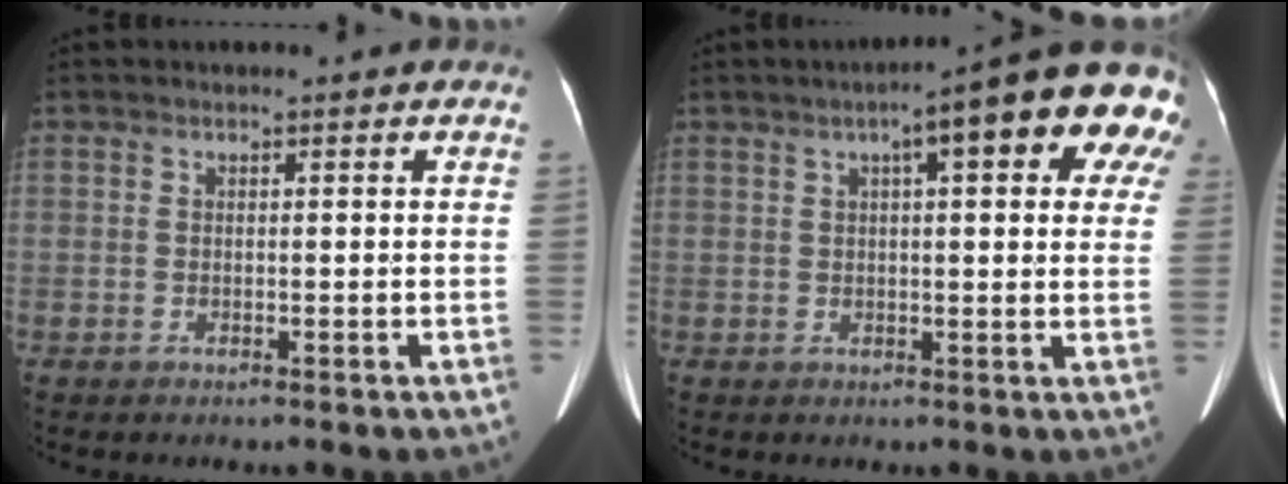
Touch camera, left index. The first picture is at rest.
{"total": 15.6, "force": [8.4, 2.9, 12.9], "torque": [-0.165, 0.025, 0.094]}